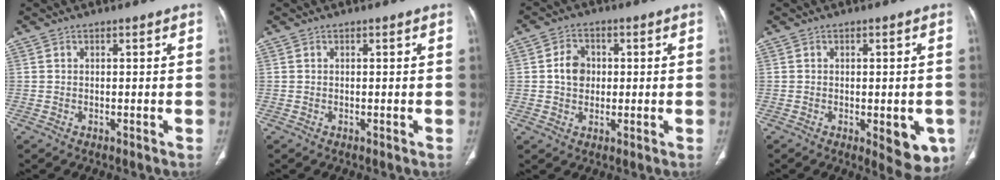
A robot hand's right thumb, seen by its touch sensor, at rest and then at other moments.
{"total": 0.0}
{"total": 5.2, "force": [0.3, 4.3, 2.9], "torque": [-0.034, 0.007, 0.002]}
{"total": 8.6, "force": [-2.7, 3.7, 7.3], "torque": [-0.063, -0.007, -0.025]}